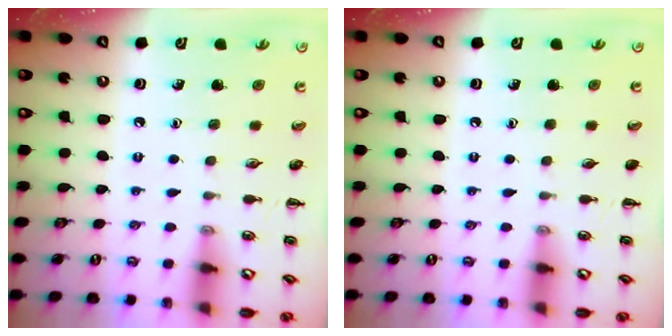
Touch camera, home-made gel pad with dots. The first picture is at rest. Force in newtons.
{"total": 0.0}